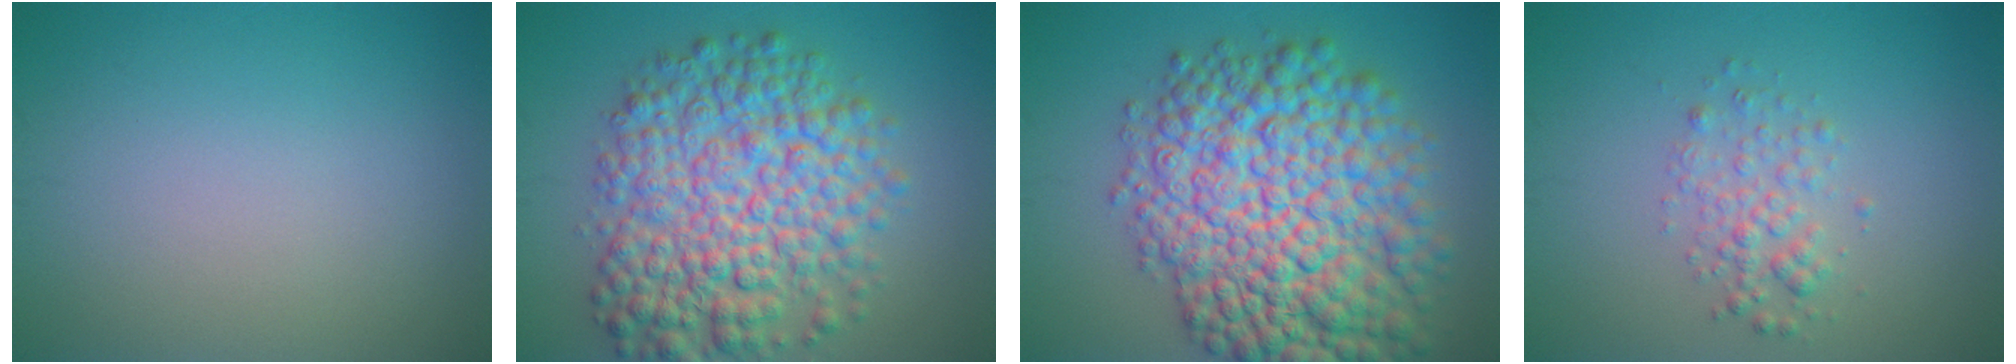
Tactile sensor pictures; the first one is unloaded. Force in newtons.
{"total": 9.6, "press": 9.6, "slide": 0.2}
{"total": 13.6, "press": 13.6, "slide": 0.3}
{"total": 2.2, "press": 2.2, "slide": 0.1}